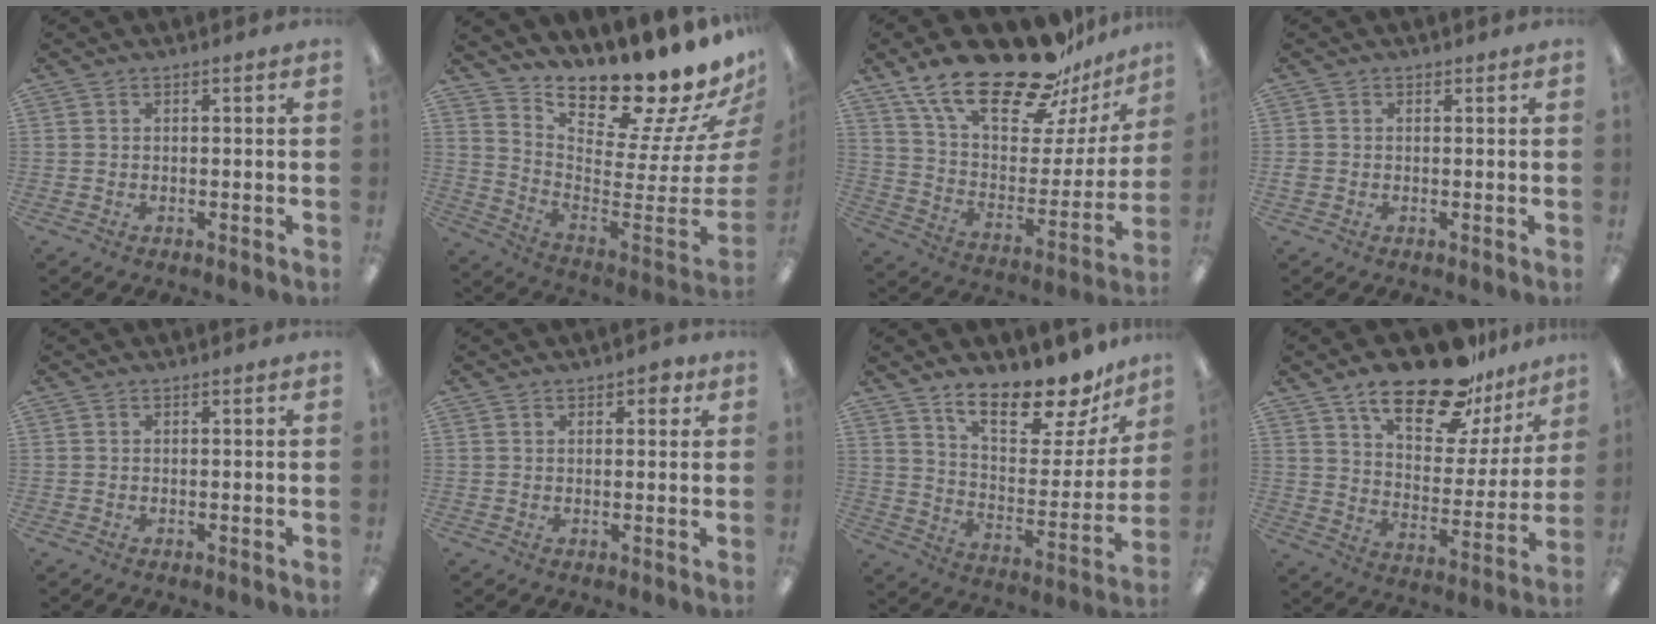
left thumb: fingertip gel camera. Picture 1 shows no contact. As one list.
[{"total": 18.5, "force": [17.3, 2.1, 6.2], "torque": [-0.061, -0.179, 0.275]}, {"total": 26.0, "force": [19.8, 9.3, 14.1], "torque": [-0.237, -0.127, 0.339]}, {"total": 1.2, "force": [-0.1, 1.1, 0.4], "torque": [-0.007, 0.004, -0.002]}, {"total": 0.0}, {"total": 2.6, "force": [1.4, 1.5, 1.7], "torque": [-0.019, -0.002, 0.020]}, {"total": 17.3, "force": [14.3, 5.3, 8.3], "torque": [-0.128, -0.107, 0.243]}, {"total": 21.6, "force": [15.8, 8.6, 11.9], "torque": [-0.188, -0.096, 0.269]}]